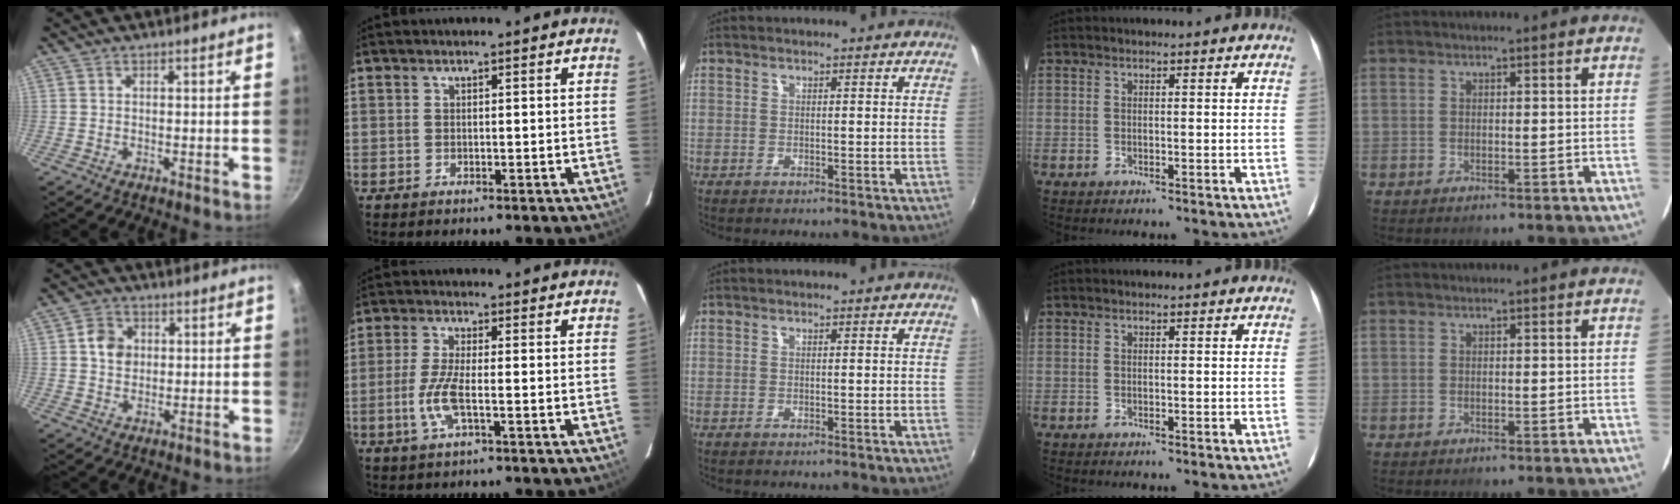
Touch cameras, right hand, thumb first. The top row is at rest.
{"thumb": {"total": 5.1, "force": [0.9, 4.3, 2.6], "torque": [-0.025, 0.007, 0.010]}, "index": {"total": 6.1, "force": [-1.9, 1.0, 5.7], "torque": [-0.124, -0.006, -0.038]}}